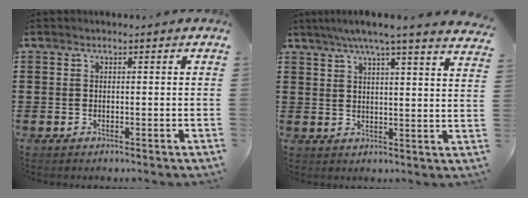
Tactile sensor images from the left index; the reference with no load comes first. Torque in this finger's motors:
{"motor_torque": [2.14, 0.00, 0.37, 0.19]}